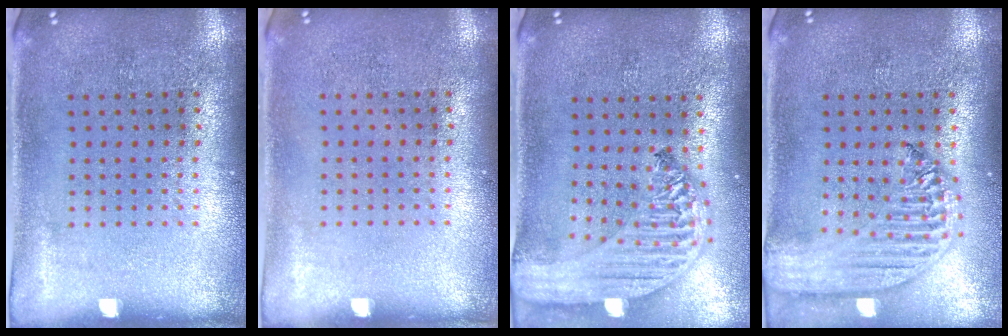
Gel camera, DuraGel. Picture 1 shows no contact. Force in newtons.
{"total": 0.0}
{"total": 3.1, "press": 2.5, "slide": 1.8}
{"total": 2.6, "press": 2.1, "slide": 1.4}